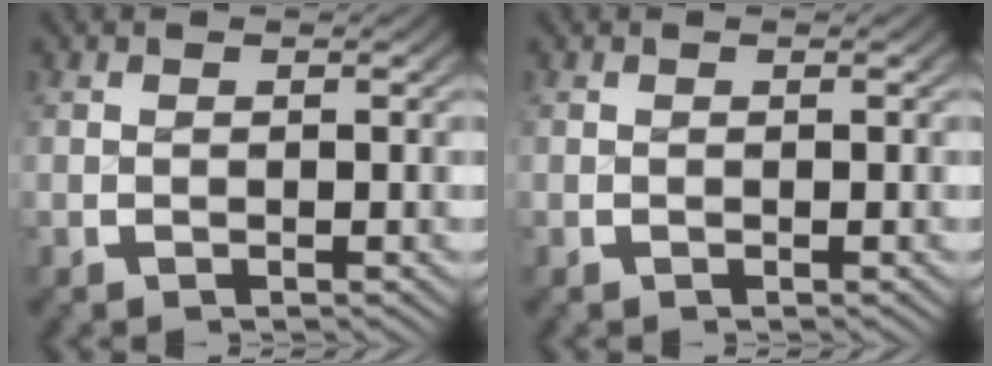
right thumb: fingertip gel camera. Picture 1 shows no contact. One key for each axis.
{"total": 0.0}